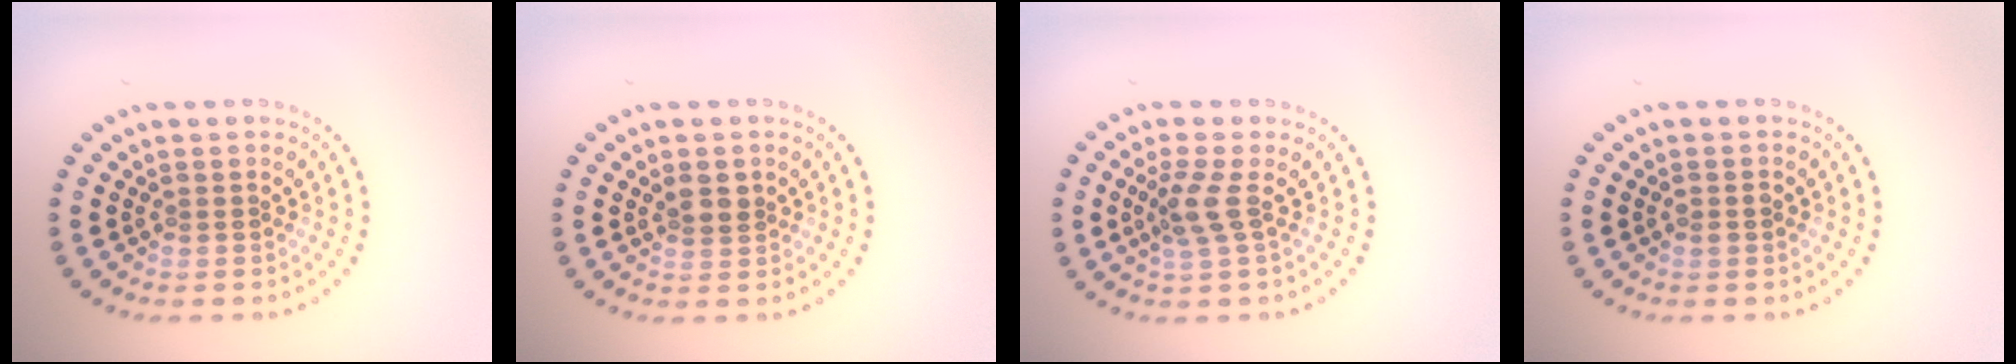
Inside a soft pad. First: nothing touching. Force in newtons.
{"total": 1.8, "press": 1.6, "slide": 0.7}
{"total": 2.3, "press": 1.7, "slide": 1.5}
{"total": 1.2, "press": 1.2, "slide": 0.2}